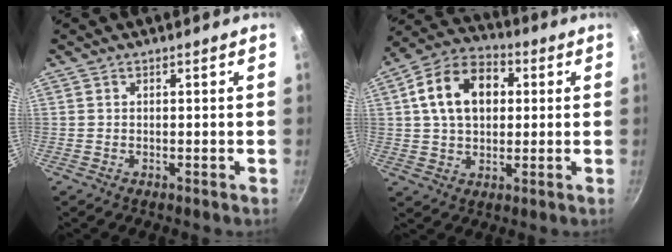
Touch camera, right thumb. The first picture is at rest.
{"total": 14.5, "force": [3.1, 10.1, 9.9], "torque": [-0.144, 0.020, 0.036]}